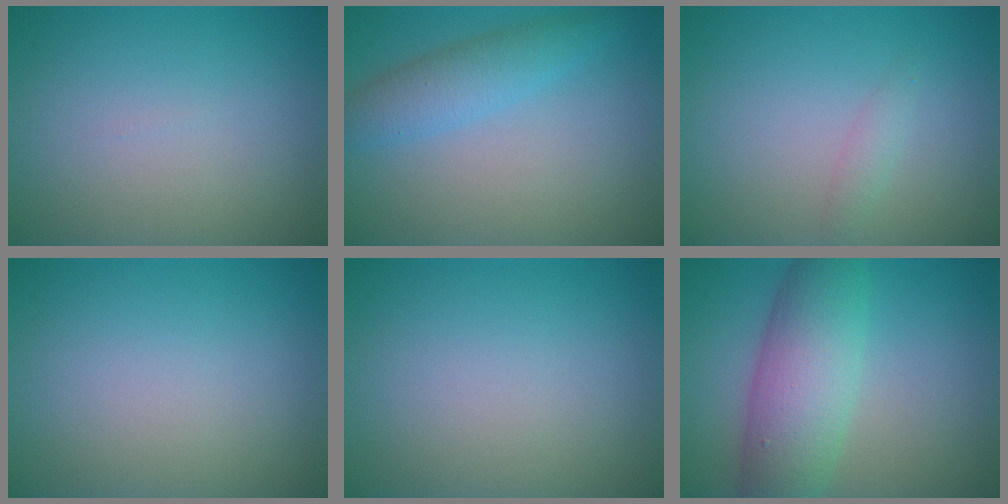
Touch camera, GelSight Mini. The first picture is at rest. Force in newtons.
{"total": 3.3, "press": 3.3, "slide": 0.1}
{"total": 1.0, "press": 1.0, "slide": 0.0}
{"total": 0.0}
{"total": 0.0}
{"total": 7.5, "press": 7.5, "slide": 0.2}